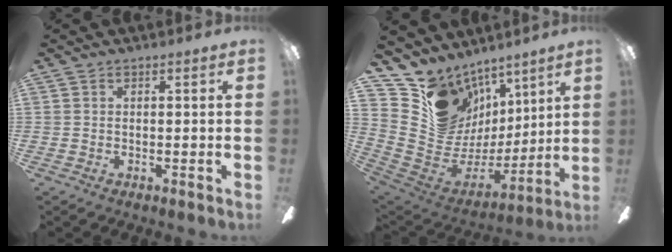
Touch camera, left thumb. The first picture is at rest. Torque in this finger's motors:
{"motor_torque": [0.24, 0.25, -0.15, -0.29, 0.04]}